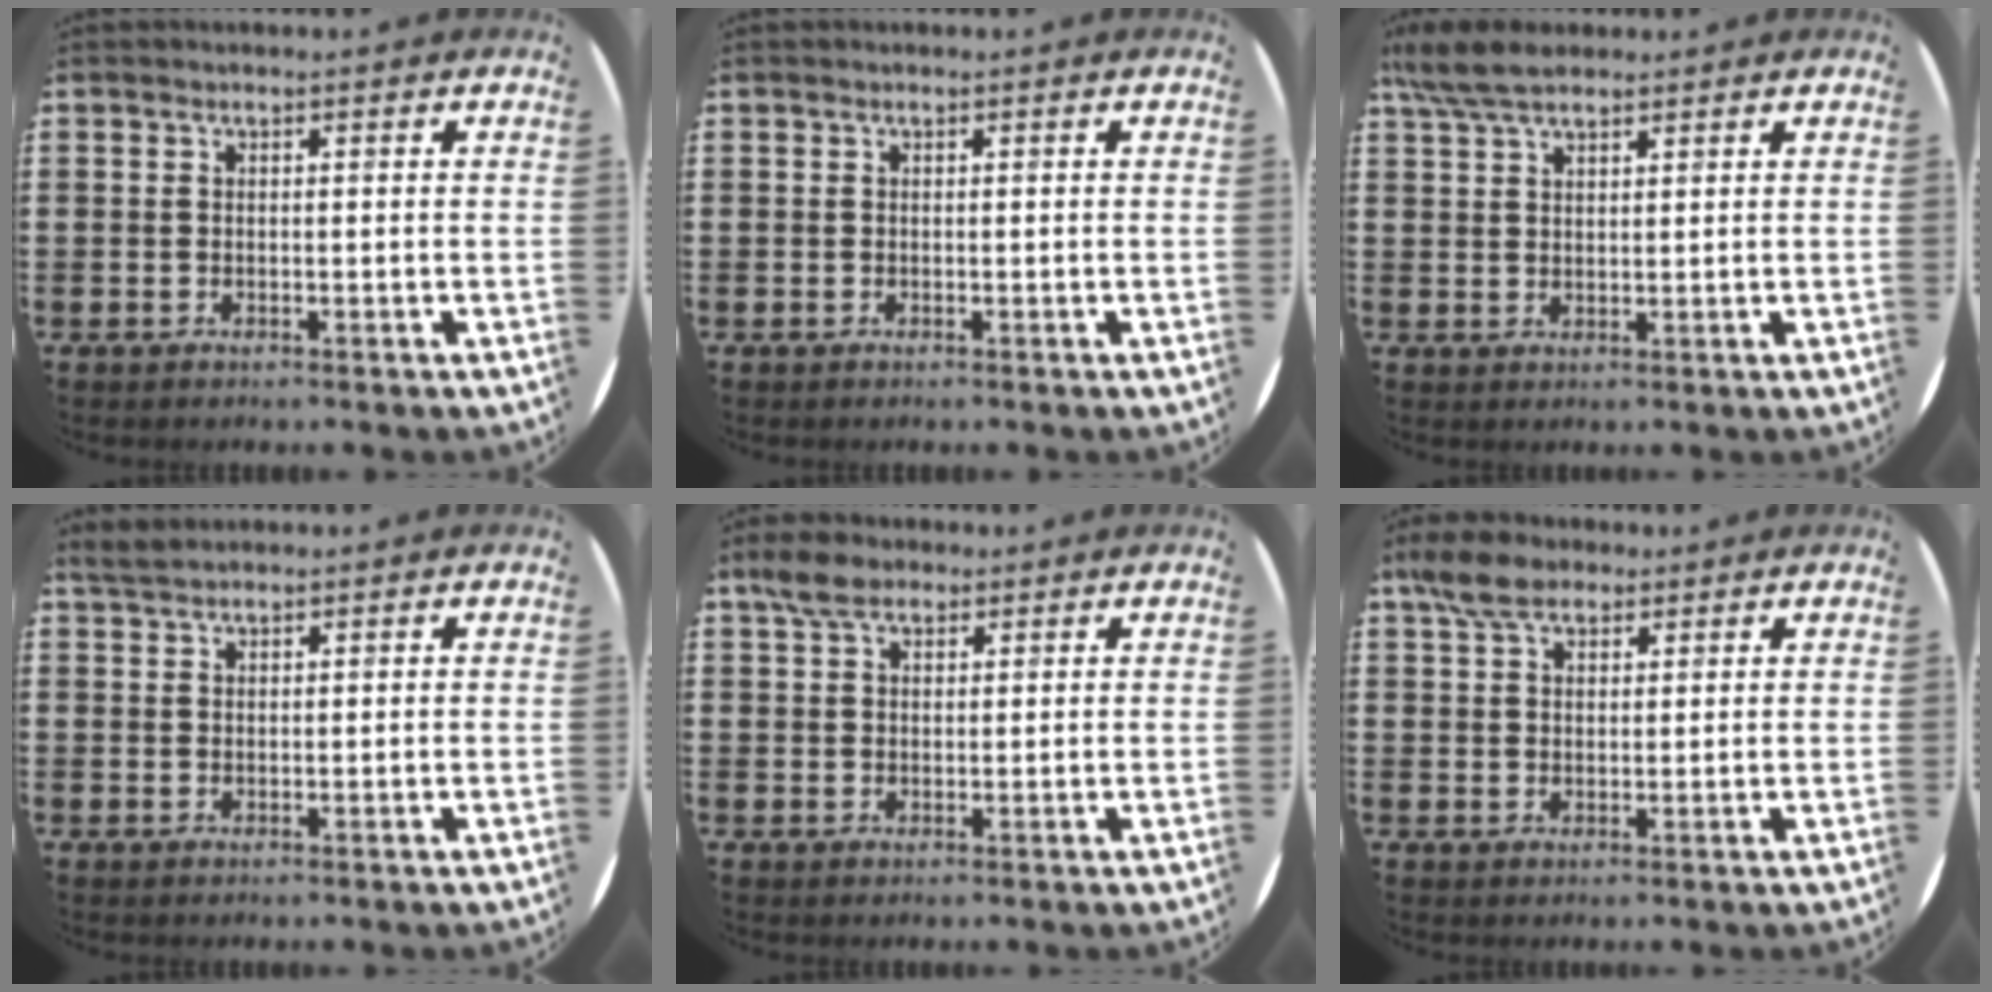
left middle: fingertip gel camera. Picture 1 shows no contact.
{"total": 0.0}
{"total": 5.1, "force": [4.0, 1.4, 2.7], "torque": [-0.063, 0.000, 0.075]}
{"total": 1.8, "force": [1.7, 0.3, 0.5], "torque": [-0.013, 0.004, 0.032]}
{"total": 3.7, "force": [2.7, 1.9, 1.7], "torque": [-0.031, 0.007, 0.049]}
{"total": 5.1, "force": [3.8, 2.5, 2.2], "torque": [-0.046, 0.001, 0.071]}